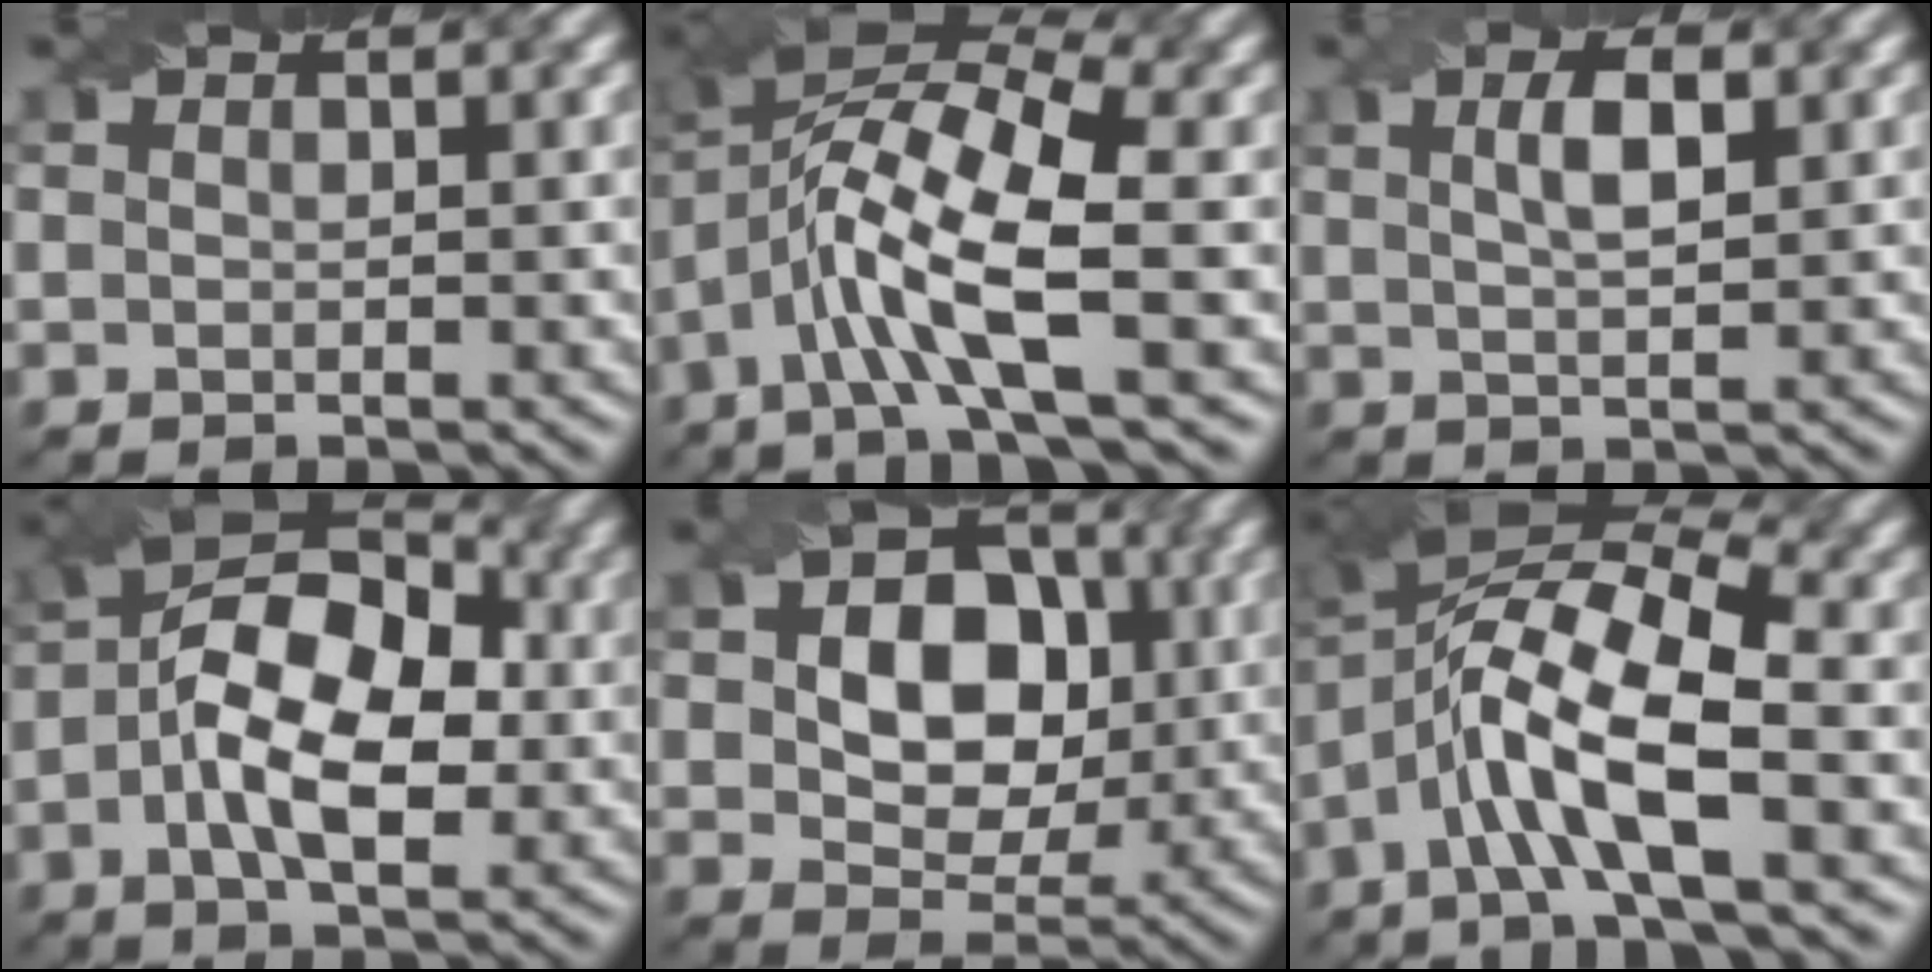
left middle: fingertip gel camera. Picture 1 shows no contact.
{"total": 10.0, "force": [-1.7, 2.8, 9.4], "torque": [-0.186, 0.018, -0.043]}
{"total": 3.0, "force": [1.1, 0.9, 2.7], "torque": [-0.048, 0.006, 0.021]}
{"total": 9.8, "force": [-0.7, 5.0, 8.4], "torque": [-0.141, 0.021, -0.021]}
{"total": 8.7, "force": [1.0, 6.3, 6.0], "torque": [-0.088, 0.005, 0.013]}
{"total": 9.9, "force": [-2.1, 3.0, 9.2], "torque": [-0.181, 0.019, -0.052]}